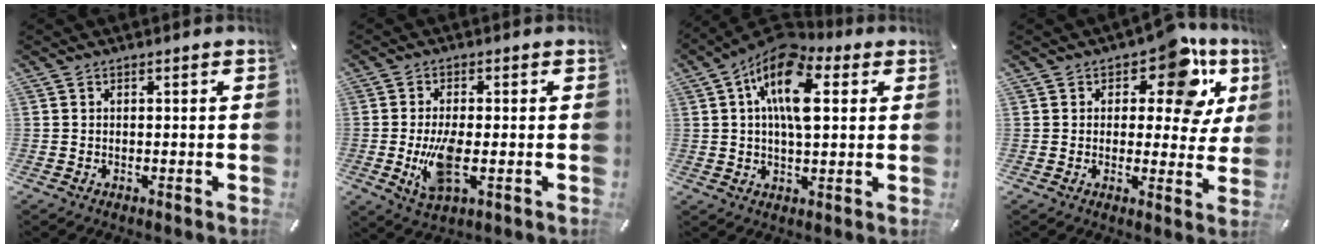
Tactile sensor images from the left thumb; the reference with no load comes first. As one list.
[{"total": 8.4, "force": [-1.2, 3.5, 7.5], "torque": [-0.166, -0.015, -0.021]}, {"total": 14.9, "force": [4.7, 7.4, 12.1], "torque": [-0.226, -0.010, 0.081]}, {"total": 13.4, "force": [7.1, 6.6, 9.1], "torque": [-0.114, -0.041, 0.118]}]